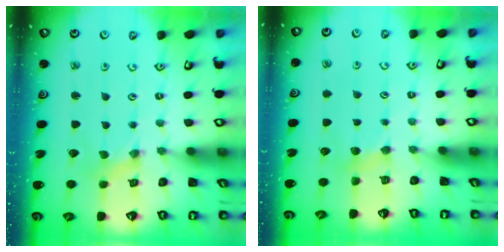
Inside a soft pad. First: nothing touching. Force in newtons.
{"total": 3.8, "press": 3.7, "slide": 0.5}